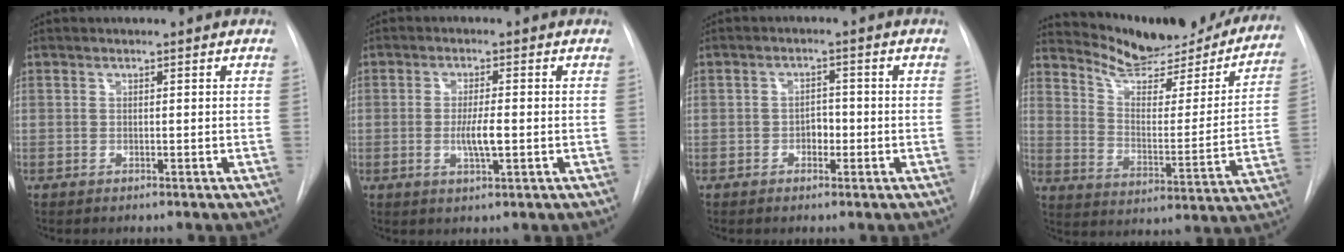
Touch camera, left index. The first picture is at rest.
{"total": 4.0, "force": [-0.8, 0.5, 3.9], "torque": [-0.073, -0.007, -0.013]}
{"total": 2.4, "force": [-1.0, 1.5, 1.6], "torque": [-0.017, 0.006, -0.015]}
{"total": 22.4, "force": [20.5, 5.3, 7.2], "torque": [-0.093, -0.050, 0.271]}